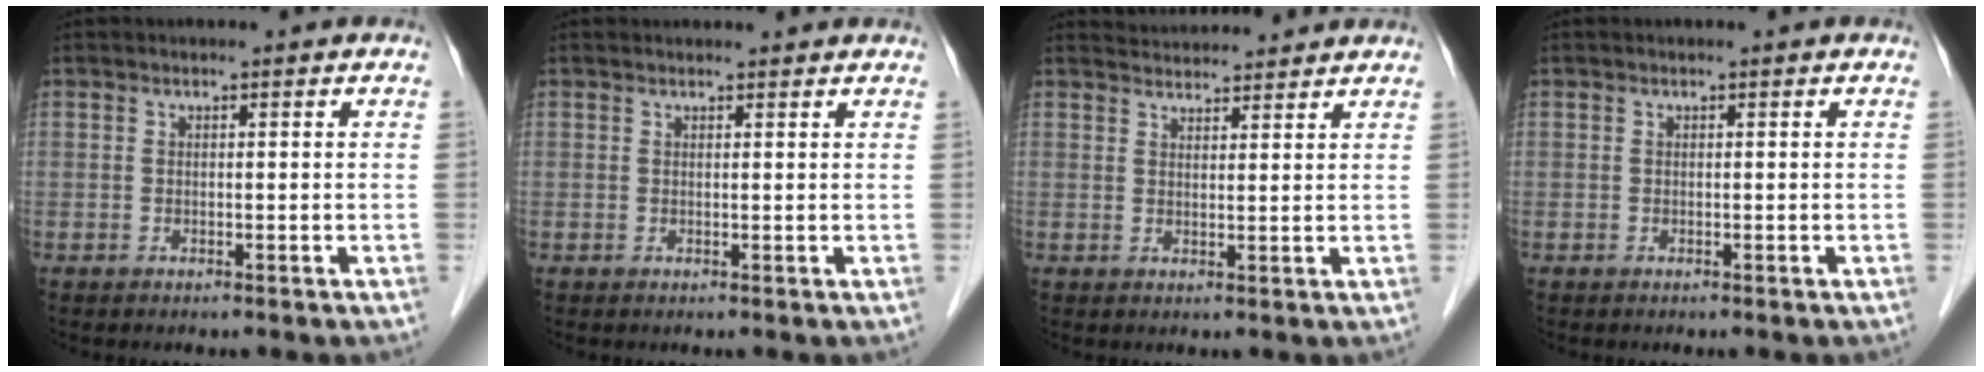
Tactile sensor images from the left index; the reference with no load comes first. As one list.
[{"total": 3.5, "force": [3.3, 0.5, 0.7], "torque": [-0.012, 0.022, 0.039]}, {"total": 5.9, "force": [5.9, 0.5, 0.6], "torque": [-0.014, 0.029, 0.081]}, {"total": 0.0}]